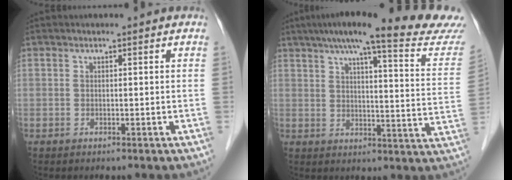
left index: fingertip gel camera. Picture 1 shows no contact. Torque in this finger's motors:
{"motor_torque": [0.99, -1.15, 0.38, 0.02]}